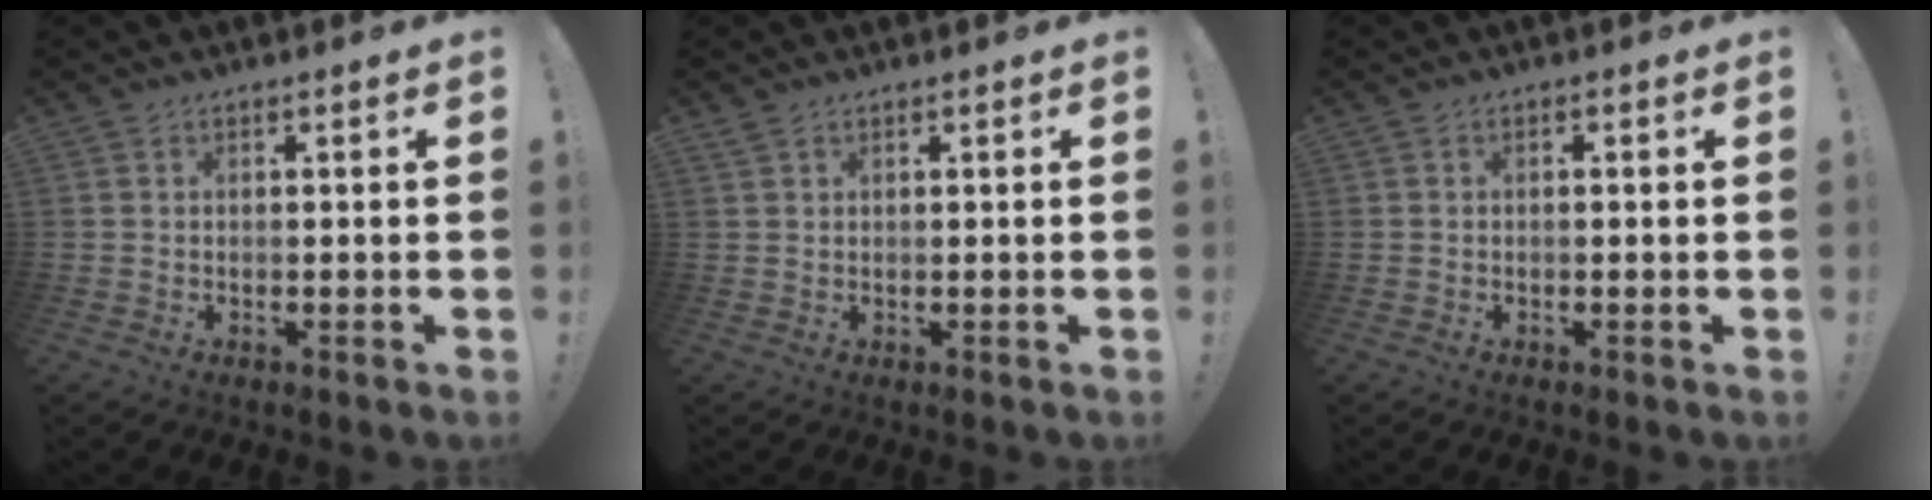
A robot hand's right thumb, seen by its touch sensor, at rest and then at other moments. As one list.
[{"total": 1.3, "force": [1.0, 0.7, 0.5], "torque": [-0.003, -0.004, 0.019]}, {"total": 0.6, "force": [-0.3, 0.1, 0.5], "torque": [-0.006, 0.001, -0.006]}]